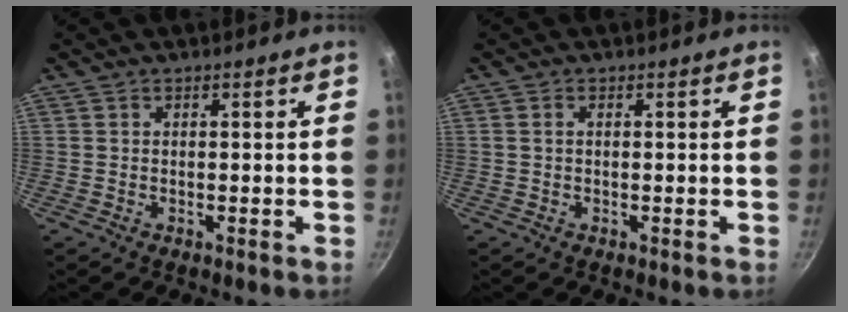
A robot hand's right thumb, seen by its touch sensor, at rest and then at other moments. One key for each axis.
{"total": 1.0, "fx": 0.1, "fy": 0.6, "fz": 0.8, "tx": -0.015, "ty": 0.004, "tz": 0.001}